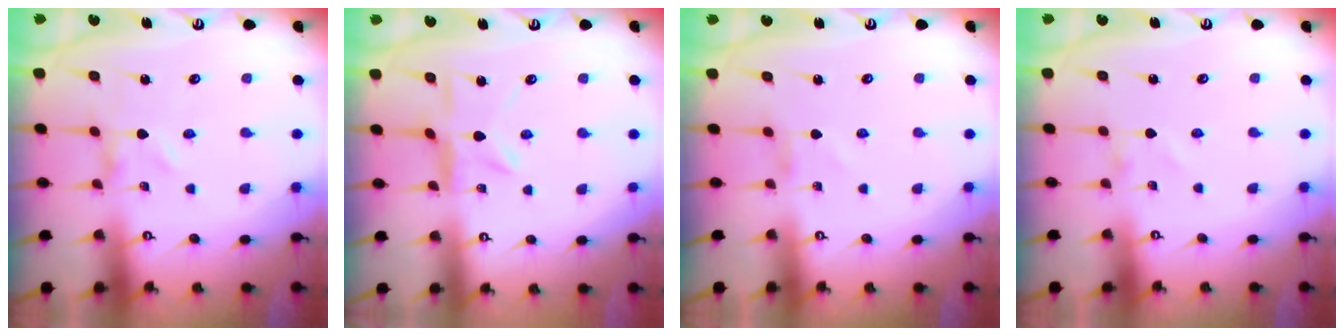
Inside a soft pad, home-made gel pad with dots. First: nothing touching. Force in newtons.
{"total": 5.2, "press": 5.2, "slide": 0.5}
{"total": 0.8, "press": 0.8, "slide": 0.3}
{"total": 1.3, "press": 1.3, "slide": 0.0}